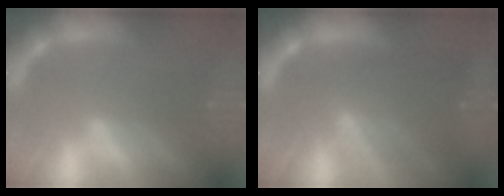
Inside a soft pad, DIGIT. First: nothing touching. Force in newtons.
{"total": 7.5}